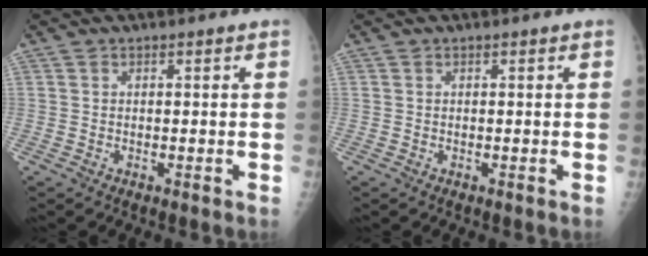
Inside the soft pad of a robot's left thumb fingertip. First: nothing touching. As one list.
[{"total": 0.0}]